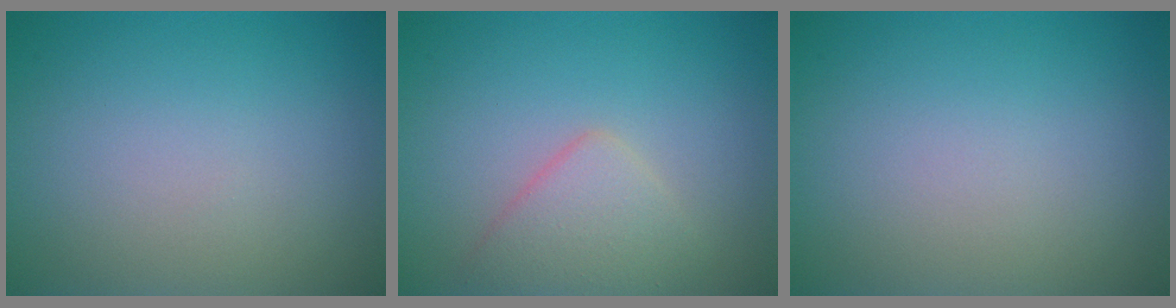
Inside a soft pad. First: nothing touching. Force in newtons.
{"total": 2.9, "press": 2.9, "slide": 0.1}
{"total": 0.0}